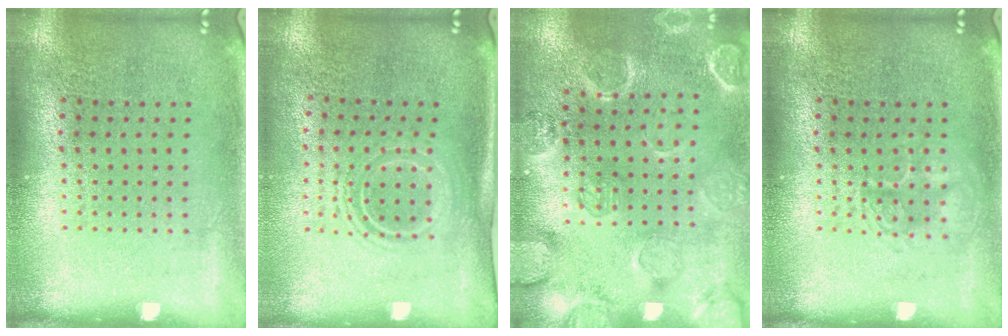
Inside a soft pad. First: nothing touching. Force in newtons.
{"total": 1.5, "press": 1.1, "slide": 1.0}
{"total": 2.4, "press": 2.3, "slide": 0.6}
{"total": 1.8, "press": 1.7, "slide": 0.2}